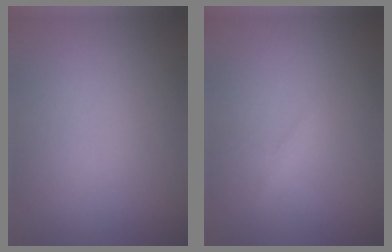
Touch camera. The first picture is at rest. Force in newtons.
{"total": 0.9, "press": 0.9, "slide": 0.1}